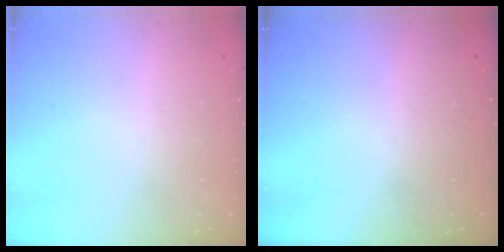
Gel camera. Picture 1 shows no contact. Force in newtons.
{"total": 0.0}